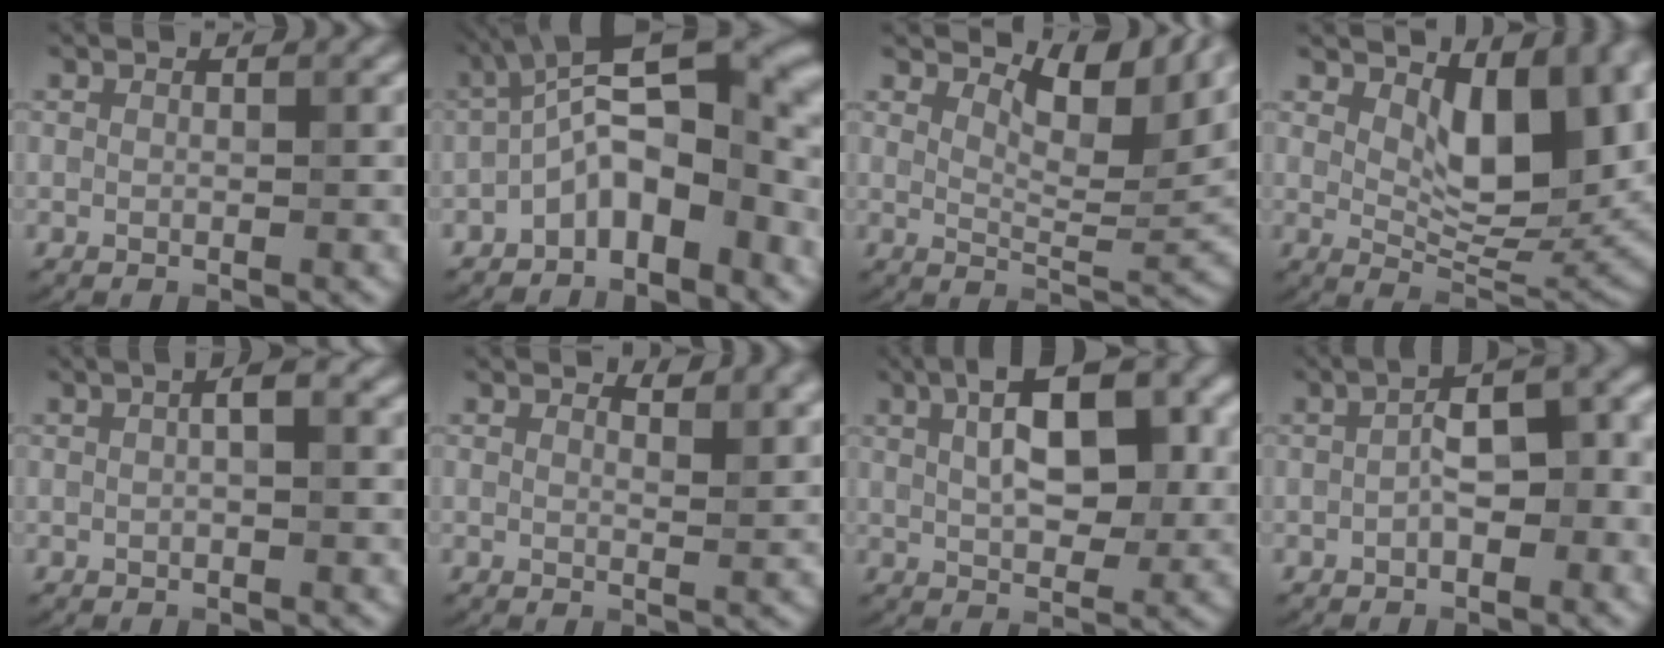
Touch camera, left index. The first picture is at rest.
{"total": 9.2, "force": [-3.1, 4.0, 7.7], "torque": [-0.118, 0.024, -0.063]}
{"total": 8.6, "force": [4.8, 3.6, 6.3], "torque": [-0.094, 0.002, 0.081]}
{"total": 10.1, "force": [3.5, 4.9, 8.1], "torque": [-0.119, -0.014, 0.060]}
{"total": 1.7, "force": [0.2, 0.3, 1.7], "torque": [-0.029, 0.006, 0.004]}
{"total": 2.6, "force": [2.2, 0.7, 1.2], "torque": [-0.012, -0.003, 0.032]}
{"total": 8.1, "force": [2.3, 3.6, 6.9], "torque": [-0.099, 0.015, 0.030]}
{"total": 6.2, "force": [-0.7, 2.5, 5.7], "torque": [-0.081, 0.018, -0.022]}